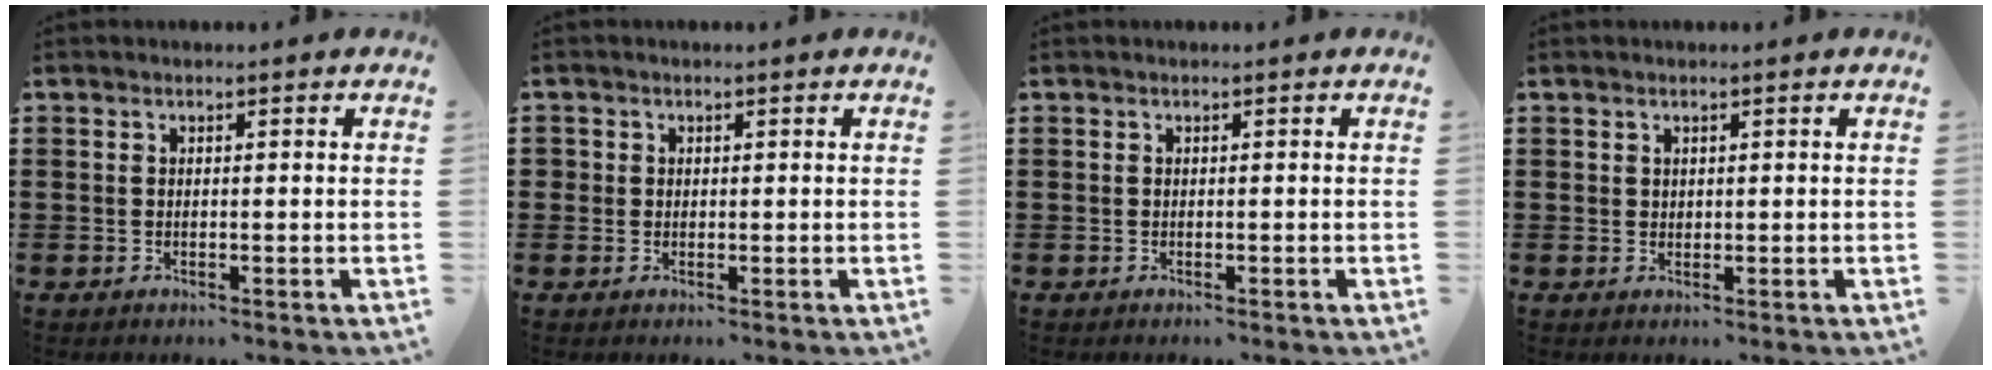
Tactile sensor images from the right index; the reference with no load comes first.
{"total": 0.9, "force": [0.2, 0.9, 0.2], "torque": [-0.005, 0.005, 0.003]}
{"total": 0.0}
{"total": 0.8, "force": [0.5, 0.6, 0.2], "torque": [-0.006, 0.002, 0.011]}